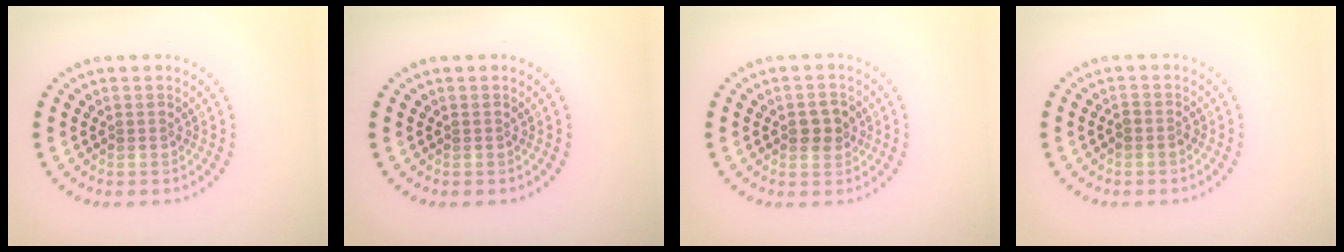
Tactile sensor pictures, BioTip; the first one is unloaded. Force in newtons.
{"total": 0.0}
{"total": 2.3, "press": 2.3, "slide": 0.1}
{"total": 0.9, "press": 0.8, "slide": 0.4}